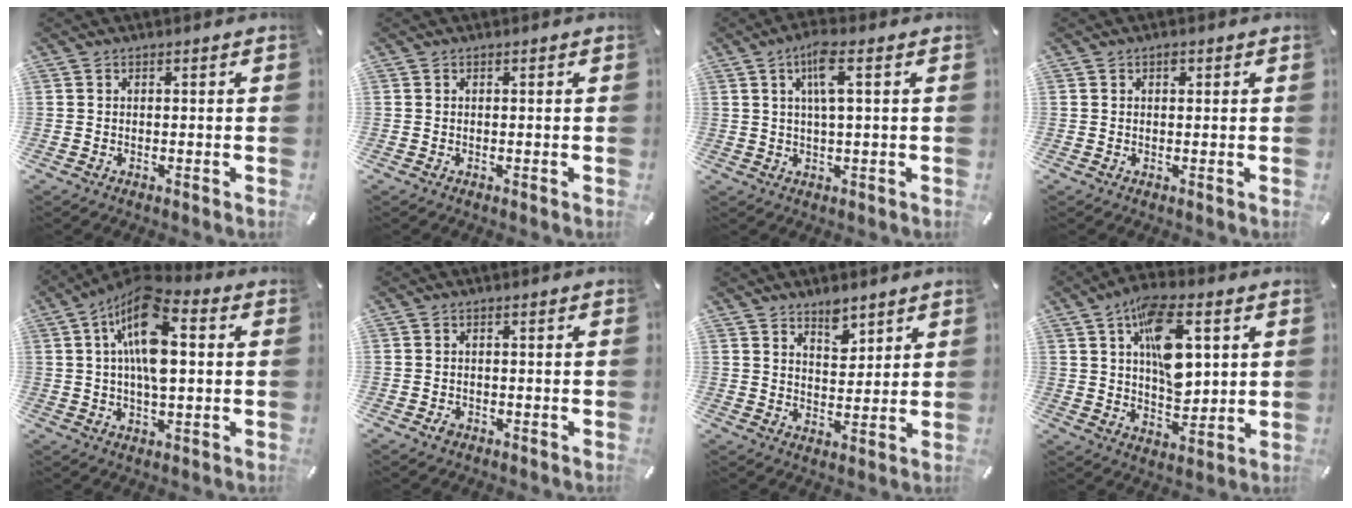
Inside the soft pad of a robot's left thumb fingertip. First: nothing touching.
{"total": 0.0}
{"total": 6.5, "force": [2.2, 1.4, 6.0], "torque": [-0.124, 0.006, 0.035]}
{"total": 1.0, "force": [0.4, 0.6, 0.6], "torque": [-0.007, 0.000, 0.006]}
{"total": 14.7, "force": [3.2, 6.9, 12.6], "torque": [-0.251, -0.005, 0.051]}
{"total": 1.3, "force": [-0.7, 1.0, 0.5], "torque": [-0.012, 0.004, -0.014]}
{"total": 5.6, "force": [4.6, 2.9, 1.6], "torque": [-0.006, -0.032, 0.078]}
{"total": 15.5, "force": [5.0, 8.7, 11.8], "torque": [-0.189, -0.006, 0.089]}